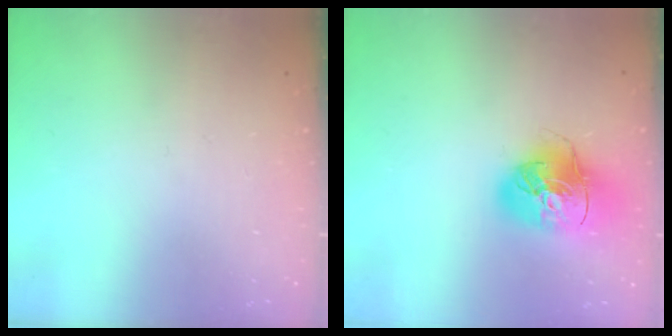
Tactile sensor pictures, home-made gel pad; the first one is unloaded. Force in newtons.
{"total": 17.5, "press": 17.3, "slide": 2.6}